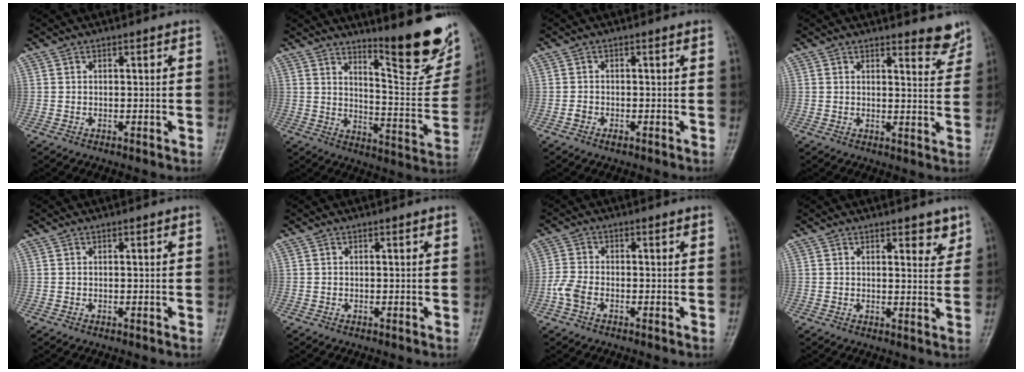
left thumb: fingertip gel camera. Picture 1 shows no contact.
{"total": 18.2, "force": [13.1, 4.0, 12.1], "torque": [-0.122, -0.109, 0.188]}
{"total": 1.2, "force": [-0.8, 0.6, 0.6], "torque": [-0.011, 0.008, -0.012]}
{"total": 4.4, "force": [3.9, 1.2, 1.6], "torque": [-0.004, -0.035, 0.040]}
{"total": 0.0}
{"total": 0.0}
{"total": 3.6, "force": [-1.8, 2.1, 2.4], "torque": [-0.058, 0.008, -0.040]}
{"total": 4.1, "force": [2.8, 1.6, 2.4], "torque": [-0.011, -0.018, 0.035]}